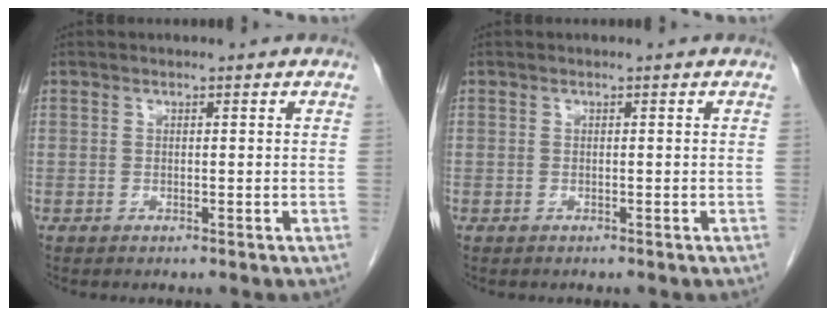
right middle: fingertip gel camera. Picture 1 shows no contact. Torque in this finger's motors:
{"motor_torque": [0.06, -0.05, 0.04, 0.04]}